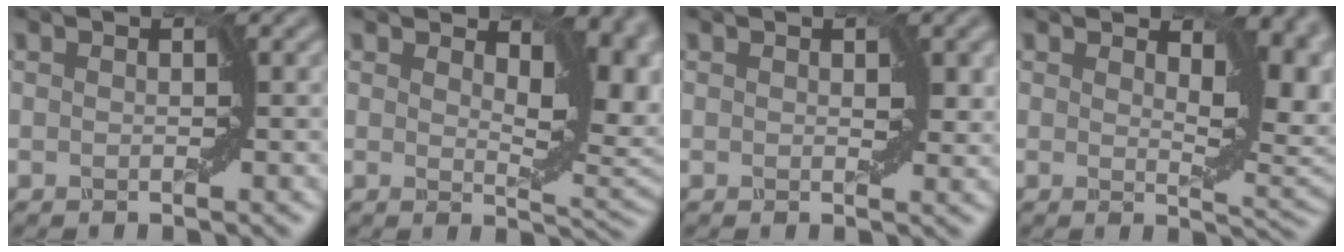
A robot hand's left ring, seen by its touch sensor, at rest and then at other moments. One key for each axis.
{"total": 8.2, "fx": 1.7, "fy": 4.1, "fz": 6.9, "tx": -0.103, "ty": -0.006, "tz": 0.030}
{"total": 1.7, "fx": 0.5, "fy": 0.9, "fz": 1.3, "tx": -0.020, "ty": -0.001, "tz": 0.005}
{"total": 7.2, "fx": 1.5, "fy": 3.7, "fz": 6.0, "tx": -0.088, "ty": -0.005, "tz": 0.028}